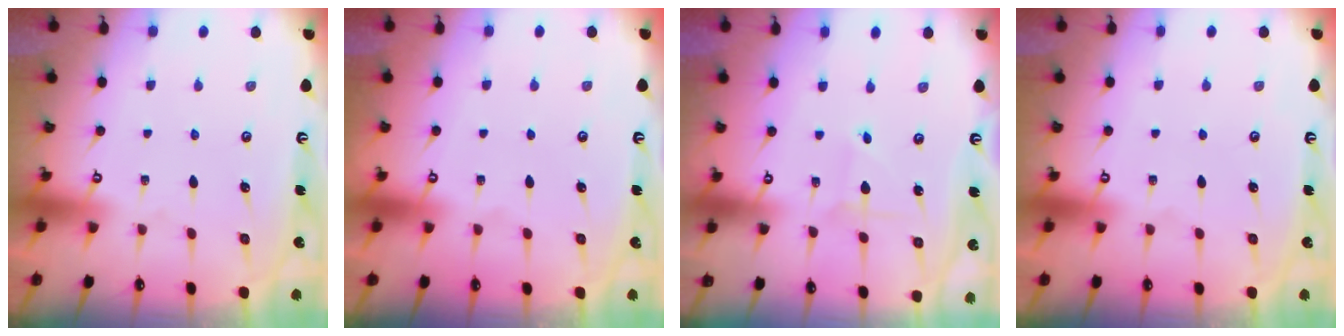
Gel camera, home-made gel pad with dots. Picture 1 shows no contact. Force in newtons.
{"total": 0.0}
{"total": 2.0, "press": 2.0, "slide": 0.2}
{"total": 0.0}